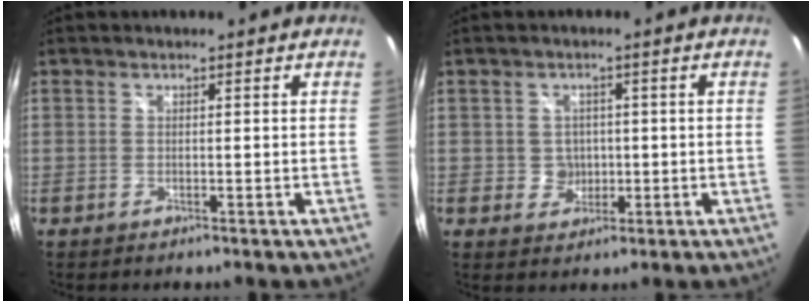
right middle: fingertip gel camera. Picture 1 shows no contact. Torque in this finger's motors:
{"motor_torque": [0.76, 0.01, 0.01, 0.00]}